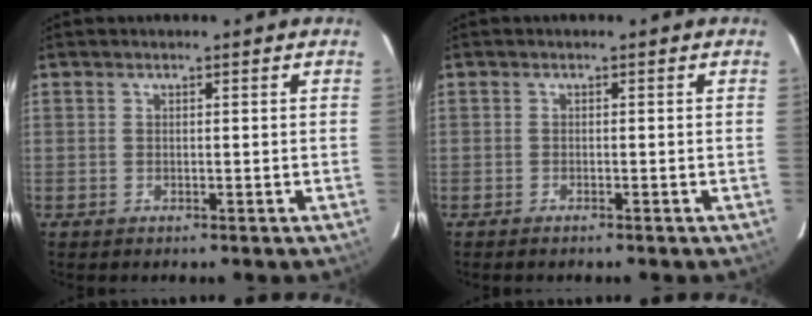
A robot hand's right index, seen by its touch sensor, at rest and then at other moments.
{"total": 1.3, "force": [-1.1, 0.1, 0.7], "torque": [-0.012, -0.002, -0.012]}